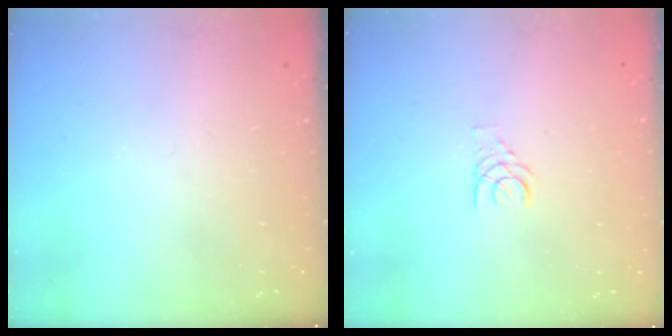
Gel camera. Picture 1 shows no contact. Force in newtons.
{"total": 1.4, "press": 1.4, "slide": 0.2}